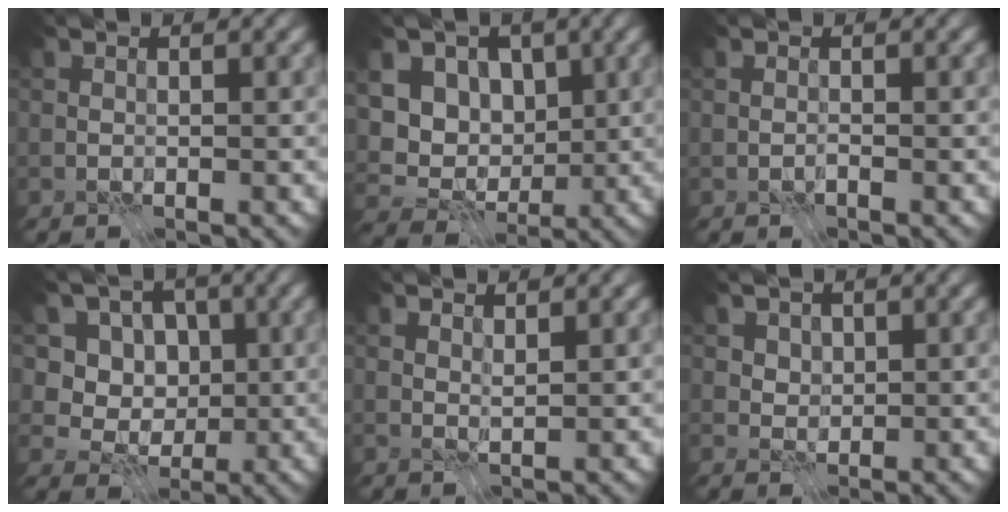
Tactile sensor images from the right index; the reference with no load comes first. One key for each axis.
{"total": 9.0, "fx": 2.2, "fy": 7.1, "fz": 5.0, "tx": -0.069, "ty": 0.027, "tz": 0.008}
{"total": 0.6, "fx": -0.4, "fy": 0.3, "fz": 0.3, "tx": -0.005, "ty": 0.000, "tz": -0.008}
{"total": 8.5, "fx": 1.8, "fy": 7.4, "fz": 3.8, "tx": -0.058, "ty": 0.012, "tz": 0.011}
{"total": 1.0, "fx": 0.8, "fy": 0.2, "fz": 0.6, "tx": -0.011, "ty": 0.000, "tz": 0.014}
{"total": 2.5, "fx": 1.1, "fy": 1.9, "fz": 1.0, "tx": -0.034, "ty": -0.005, "tz": 0.036}